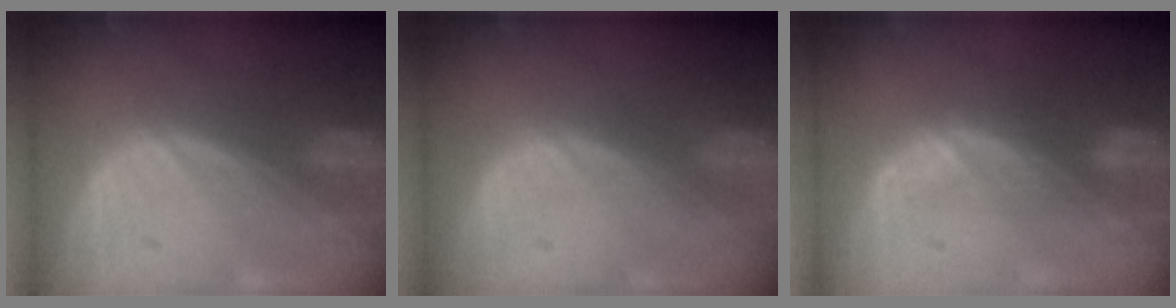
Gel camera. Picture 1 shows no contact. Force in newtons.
{"total": 0.0}
{"total": 3.8, "press": 3.4, "slide": 1.6}